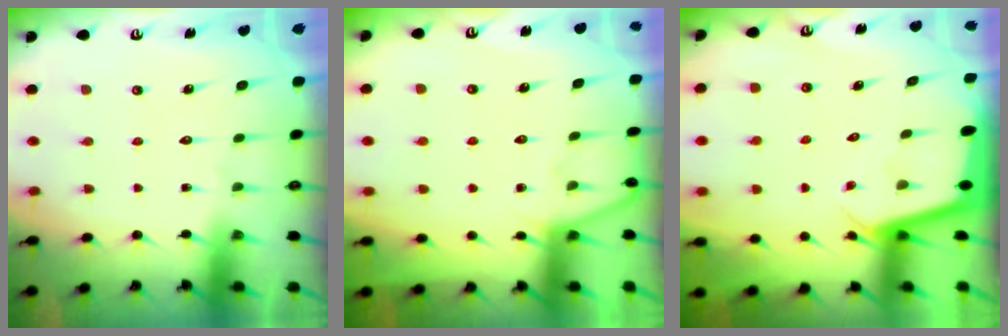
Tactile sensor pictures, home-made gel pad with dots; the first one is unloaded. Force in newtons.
{"total": 3.4, "press": 3.4, "slide": 0.5}
{"total": 2.3, "press": 2.3, "slide": 0.1}